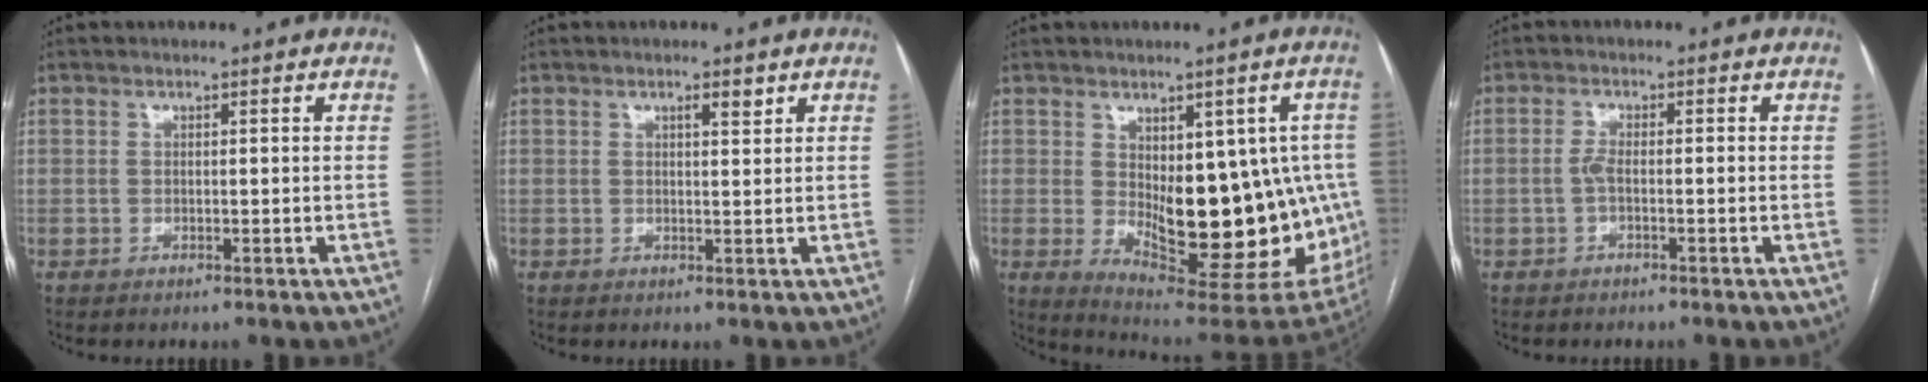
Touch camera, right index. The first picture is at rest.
{"total": 1.7, "force": [1.1, 0.2, 1.3], "torque": [-0.023, -0.003, 0.016]}
{"total": 20.6, "force": [-1.7, 8.4, 18.7], "torque": [-0.184, 0.001, 0.009]}
{"total": 1.6, "force": [-0.7, 0.0, 1.5], "torque": [-0.028, 0.003, -0.016]}